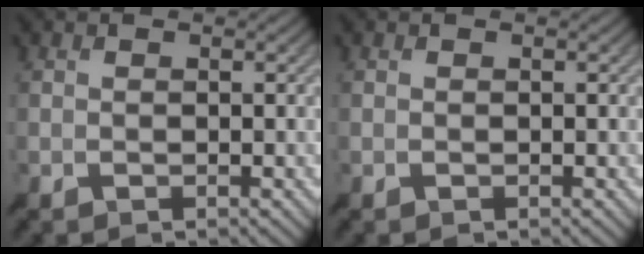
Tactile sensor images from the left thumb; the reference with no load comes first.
{"total": 0.0}